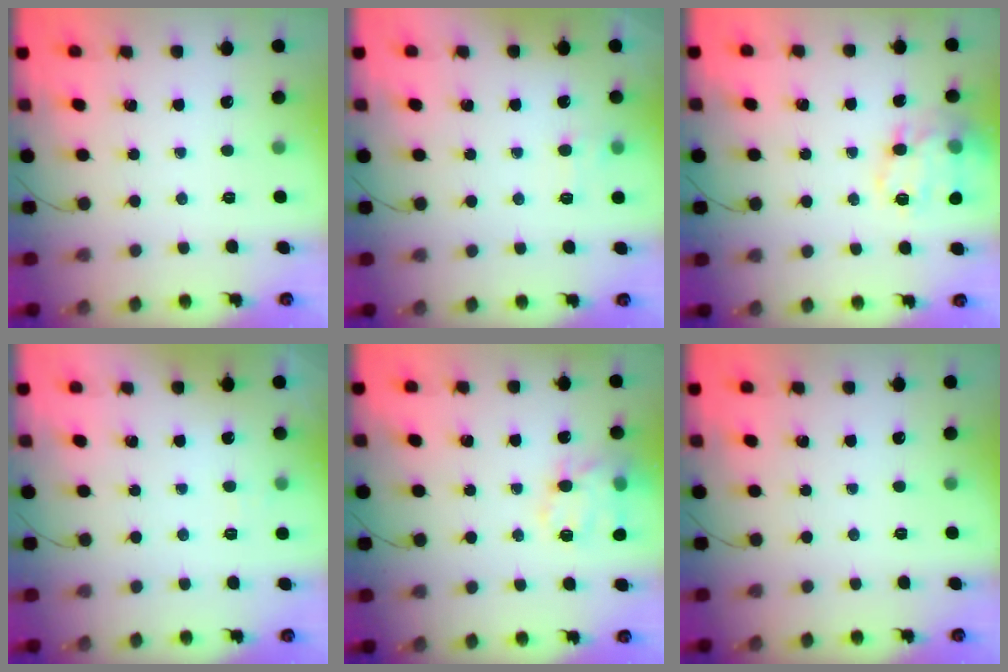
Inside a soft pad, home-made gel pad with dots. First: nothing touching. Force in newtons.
{"total": 7.7, "press": 7.6, "slide": 1.4}
{"total": 16.7, "press": 16.7, "slide": 1.6}
{"total": 2.6, "press": 2.1, "slide": 1.5}
{"total": 16.2, "press": 16.1, "slide": 2.5}
{"total": 0.0}